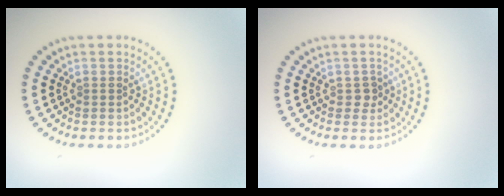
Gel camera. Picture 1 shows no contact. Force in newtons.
{"total": 1.1, "press": 1.0, "slide": 0.4}